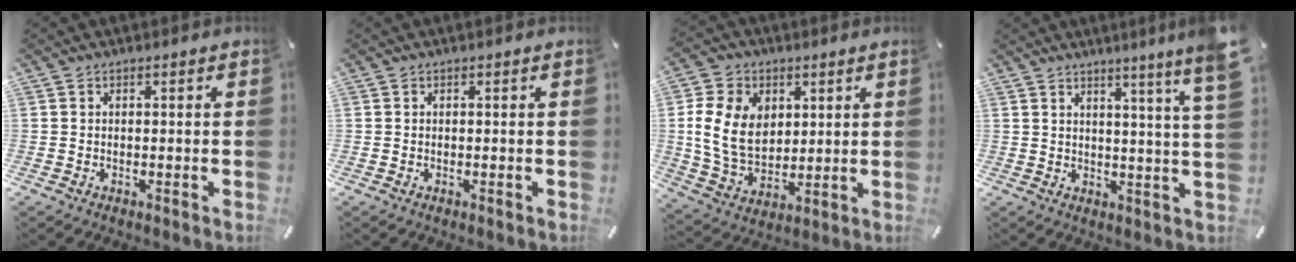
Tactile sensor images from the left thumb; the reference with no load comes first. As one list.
[{"total": 0.0}, {"total": 13.1, "force": [2.6, 10.3, 7.8], "torque": [-0.169, 0.006, 0.048]}, {"total": 8.3, "force": [5.2, -0.7, 6.5], "torque": [-0.097, -0.042, 0.078]}]